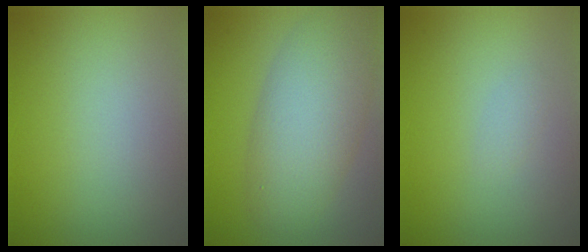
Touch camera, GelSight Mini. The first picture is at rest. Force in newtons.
{"total": 6.7, "press": 6.7, "slide": 0.5}
{"total": 0.7, "press": 0.7, "slide": 0.0}